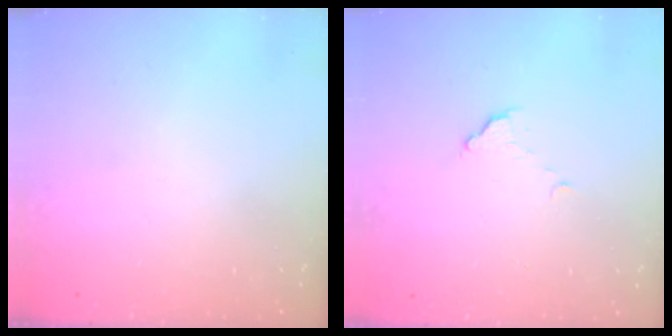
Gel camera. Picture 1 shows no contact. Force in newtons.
{"total": 4.3, "press": 4.3, "slide": 0.2}